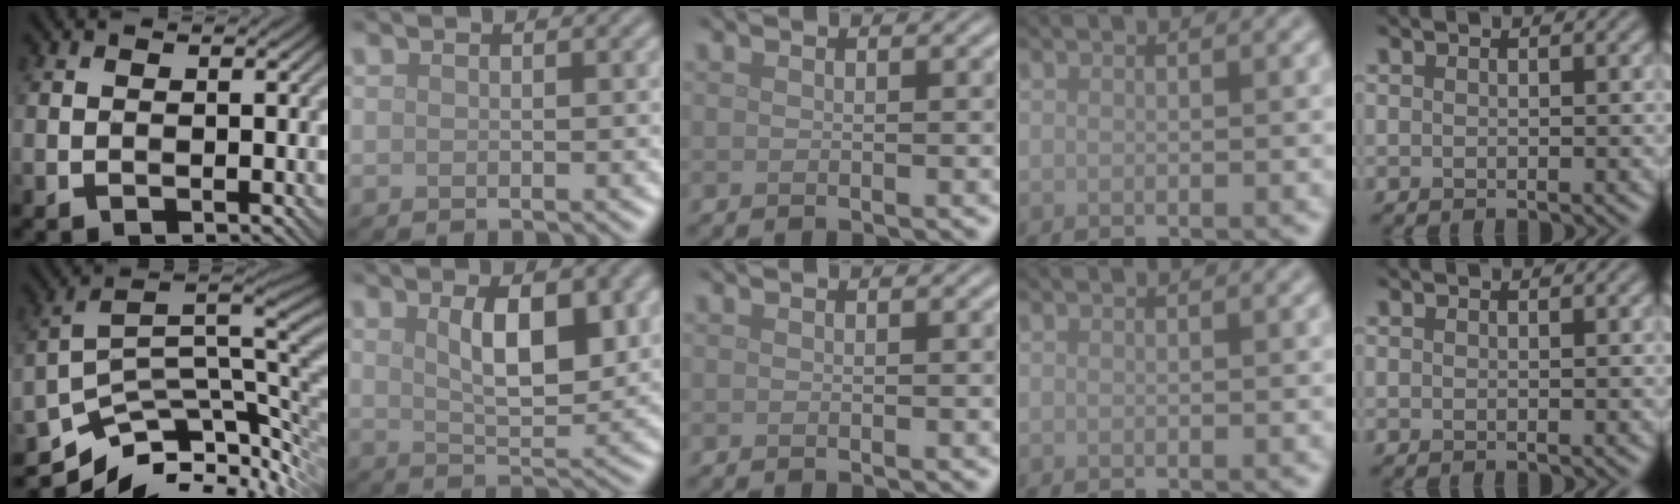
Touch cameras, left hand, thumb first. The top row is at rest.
{"thumb": {"total": 11.3, "force": [-4.9, 5.1, 8.8], "torque": [-0.162, -0.011, -0.074]}, "index": {"total": 6.0, "force": [1.7, 2.4, 5.2], "torque": [-0.085, -0.001, 0.032]}}